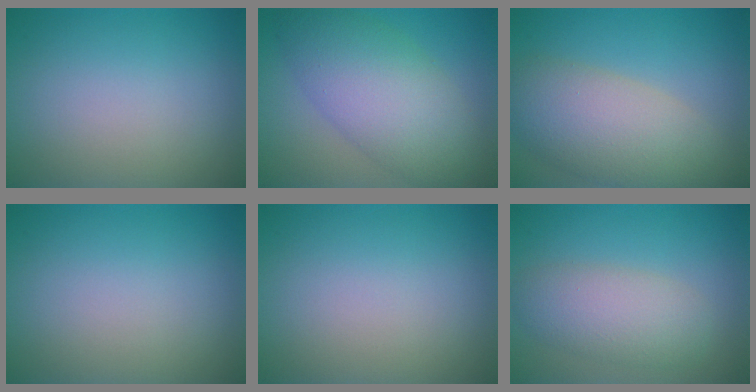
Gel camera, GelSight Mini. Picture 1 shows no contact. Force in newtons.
{"total": 8.3, "press": 8.3, "slide": 0.3}
{"total": 7.7, "press": 7.7, "slide": 0.5}
{"total": 0.0}
{"total": 0.0}
{"total": 4.6, "press": 4.6, "slide": 0.3}